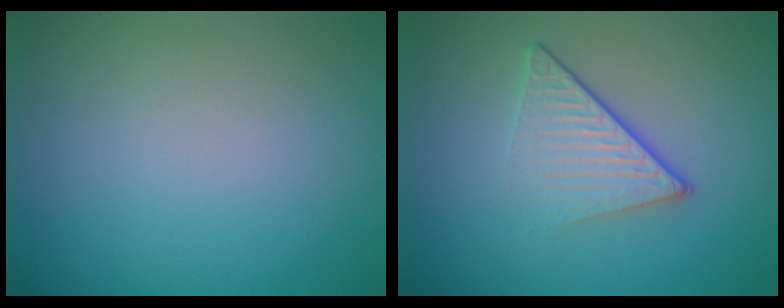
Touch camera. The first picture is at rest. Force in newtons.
{"total": 4.3, "press": 2.7, "slide": 3.4}